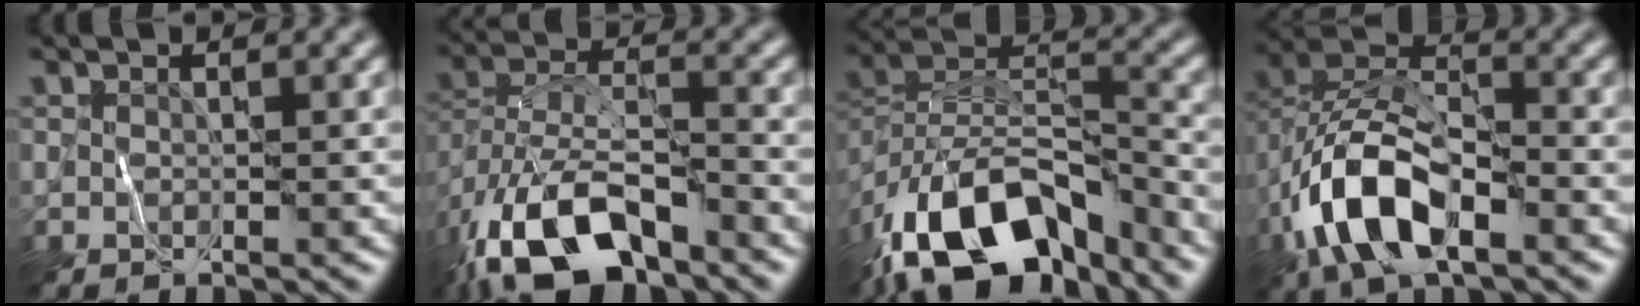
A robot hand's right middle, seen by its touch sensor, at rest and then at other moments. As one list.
[{"total": 11.3, "force": [-7.0, 4.5, 7.6], "torque": [-0.146, -0.002, -0.134]}, {"total": 13.7, "force": [-9.2, 6.1, 8.1], "torque": [-0.157, 0.017, -0.167]}, {"total": 9.7, "force": [-4.2, 4.6, 7.4], "torque": [-0.152, 0.013, -0.088]}]